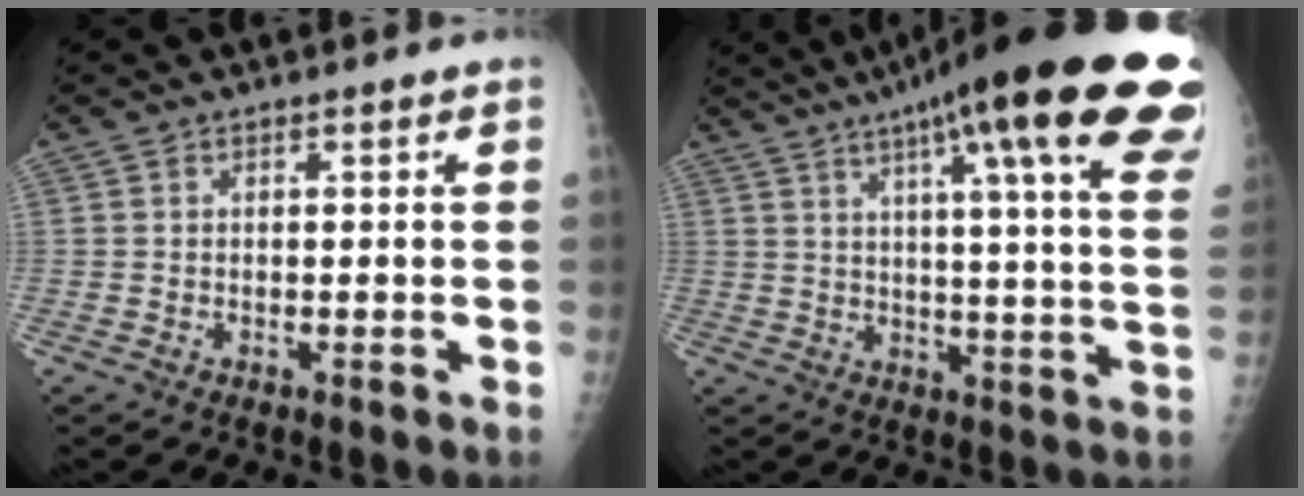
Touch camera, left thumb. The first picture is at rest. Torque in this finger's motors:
{"motor_torque": [2.11, -0.69, 2.01, -0.76, 0.45]}